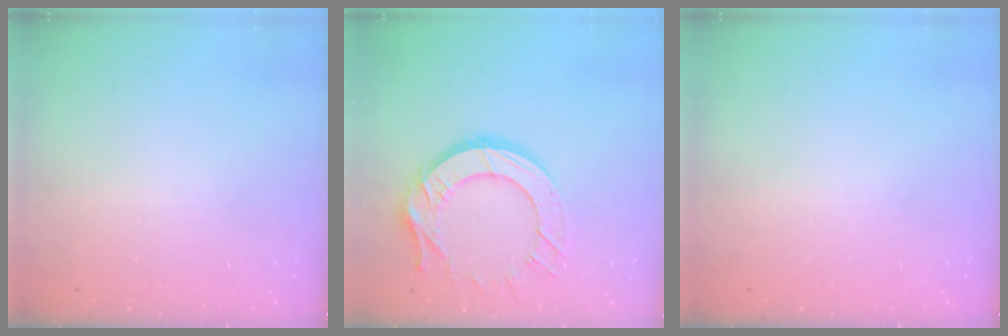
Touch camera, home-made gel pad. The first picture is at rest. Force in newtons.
{"total": 14.7, "press": 14.6, "slide": 1.2}
{"total": 0.0}